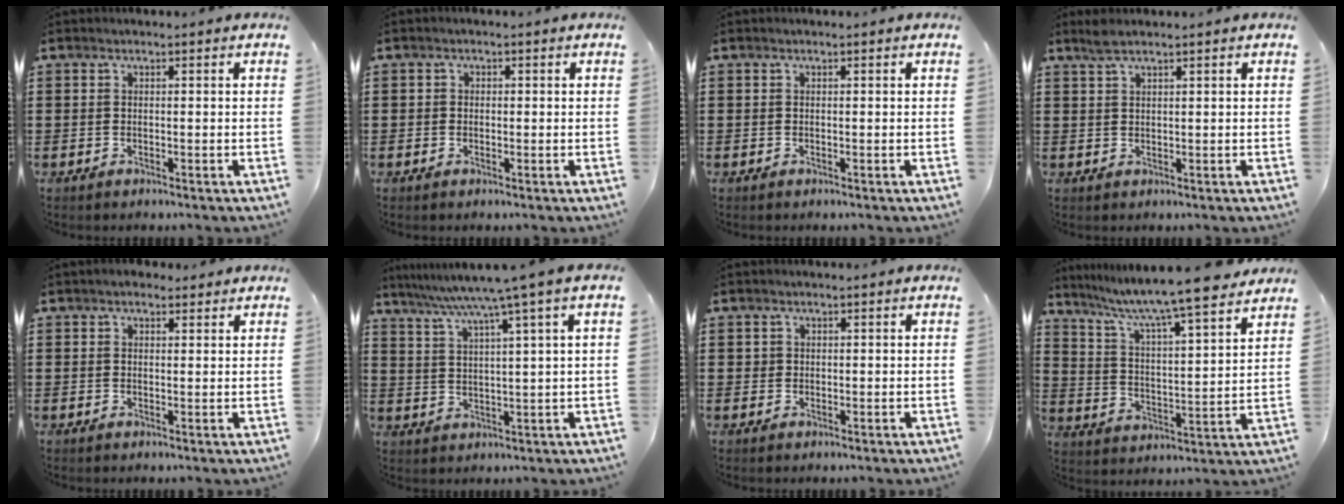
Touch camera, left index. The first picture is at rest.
{"total": 0.8, "force": [-0.1, 0.7, 0.3], "torque": [-0.007, 0.003, -0.003]}
{"total": 0.0}
{"total": 2.1, "force": [1.6, 0.2, 1.4], "torque": [-0.029, 0.001, 0.029]}
{"total": 1.8, "force": [1.4, 0.8, 0.7], "torque": [-0.016, 0.008, 0.027]}
{"total": 6.6, "force": [4.5, -1.1, 4.7], "torque": [-0.106, -0.027, 0.070]}
{"total": 0.9, "force": [0.3, 0.8, 0.1], "torque": [-0.004, 0.006, 0.007]}
{"total": 7.9, "force": [7.0, -0.5, 3.7], "torque": [-0.100, -0.052, 0.111]}